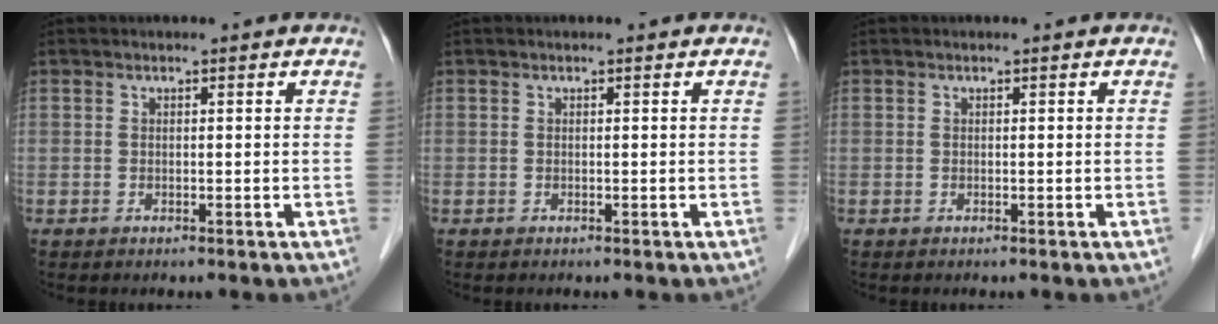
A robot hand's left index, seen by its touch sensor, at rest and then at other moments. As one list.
[{"total": 0.0}, {"total": 0.0}]